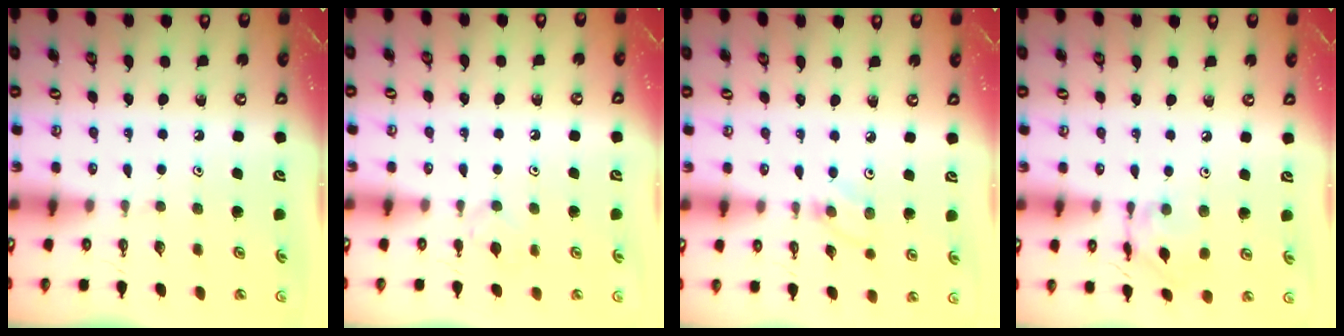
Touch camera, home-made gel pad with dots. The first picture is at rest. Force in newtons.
{"total": 4.1, "press": 4.0, "slide": 0.8}
{"total": 3.8, "press": 3.8, "slide": 0.4}
{"total": 6.1, "press": 6.1, "slide": 0.3}